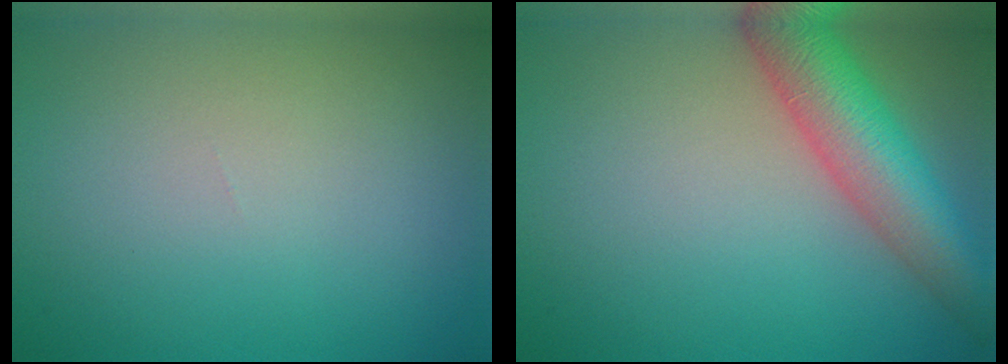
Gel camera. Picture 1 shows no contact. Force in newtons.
{"total": 7.4, "press": 7.4, "slide": 0.4}